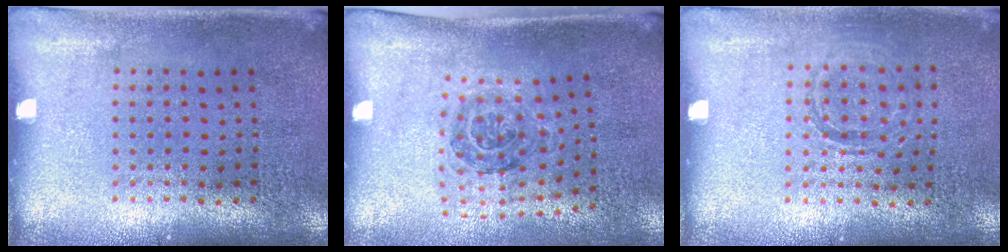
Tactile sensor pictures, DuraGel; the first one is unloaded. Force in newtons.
{"total": 1.1, "press": 1.1, "slide": 0.4}
{"total": 0.8, "press": 0.8, "slide": 0.3}